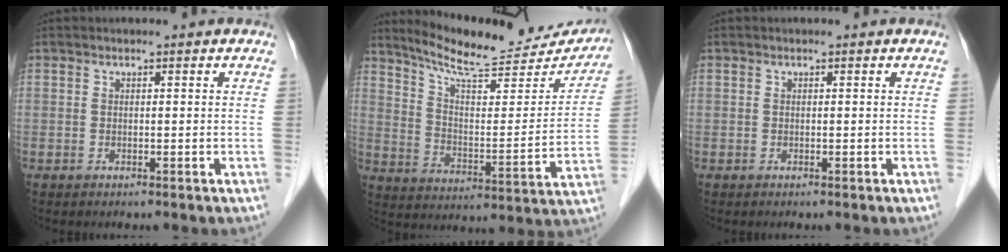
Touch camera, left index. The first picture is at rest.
{"total": 20.5, "force": [19.1, 3.4, 6.5], "torque": [-0.099, -0.038, 0.265]}
{"total": 0.0}